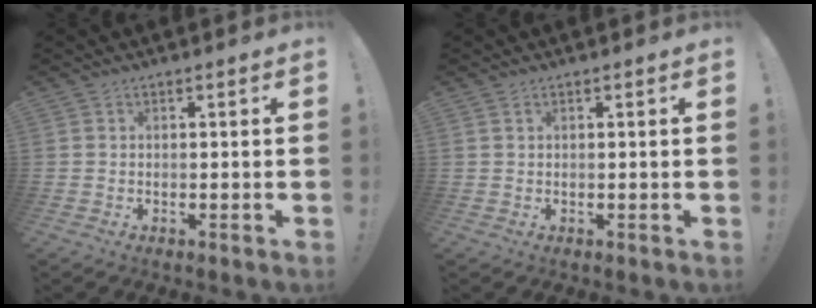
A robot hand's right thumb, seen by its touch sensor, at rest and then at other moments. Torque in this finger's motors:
{"motor_torque": [-0.07, -0.07, -0.14, -0.29, -0.05]}